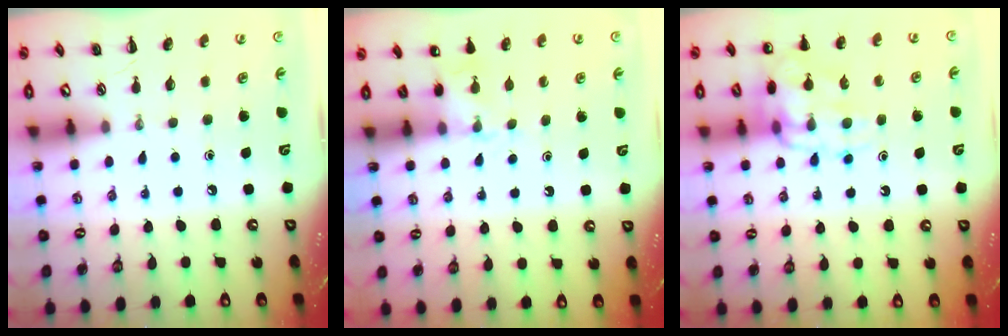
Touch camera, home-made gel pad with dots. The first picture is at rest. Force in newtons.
{"total": 5.3, "press": 5.1, "slide": 1.3}
{"total": 14.3, "press": 14.1, "slide": 2.4}